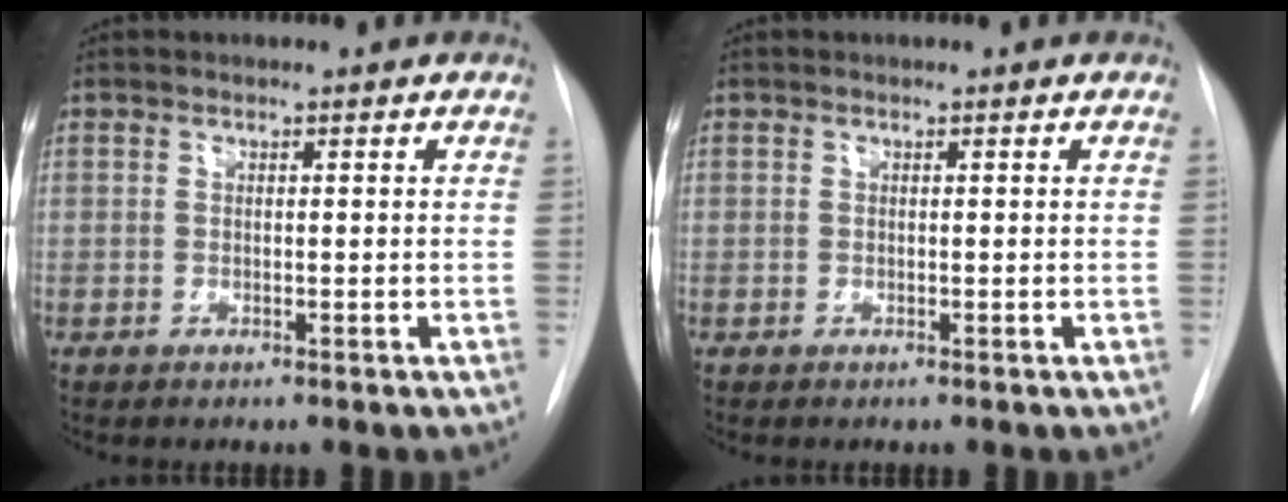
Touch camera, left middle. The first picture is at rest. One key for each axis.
{"total": 0.0}